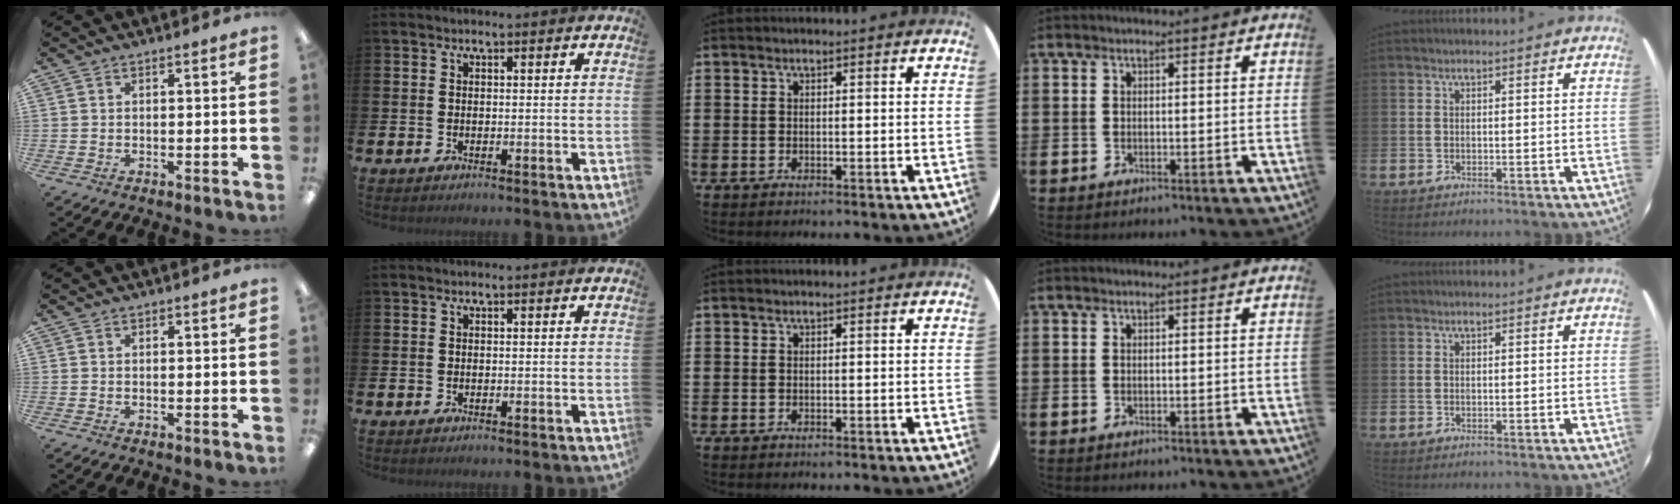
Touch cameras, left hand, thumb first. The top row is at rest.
{}